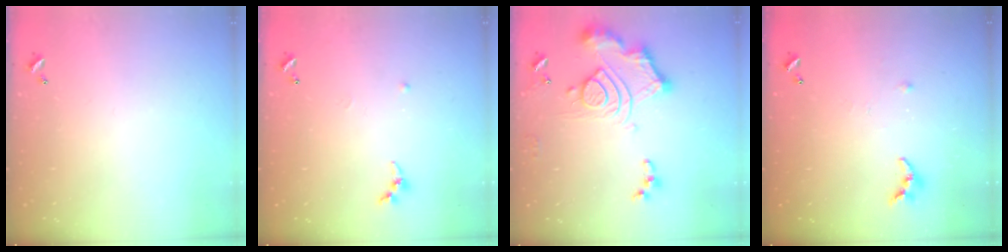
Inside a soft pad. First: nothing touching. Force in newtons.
{"total": 6.2, "press": 6.1, "slide": 0.7}
{"total": 16.2, "press": 16.1, "slide": 1.9}
{"total": 6.4, "press": 6.4, "slide": 0.5}